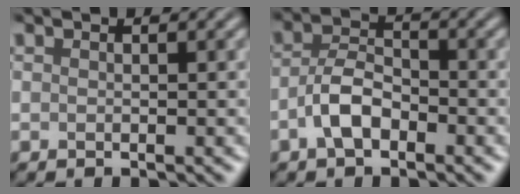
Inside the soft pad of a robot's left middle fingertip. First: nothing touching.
{"total": 3.5, "force": [-1.6, 1.9, 2.5], "torque": [-0.046, 0.009, -0.039]}